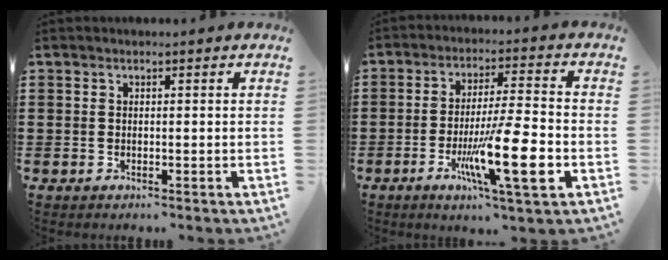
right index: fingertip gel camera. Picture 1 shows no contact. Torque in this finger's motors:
{"motor_torque": [2.14, 0.00, 0.73, 0.21]}